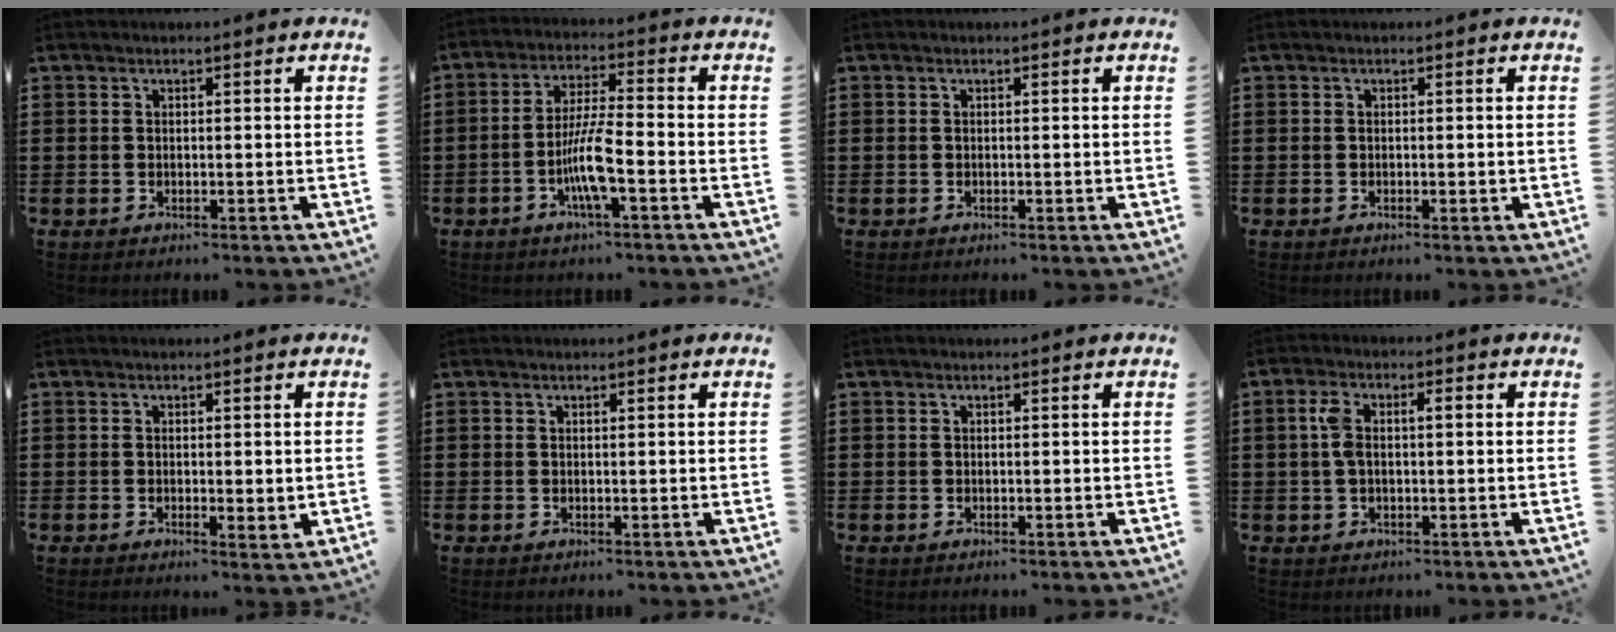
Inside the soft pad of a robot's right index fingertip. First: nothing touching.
{"total": 7.2, "force": [-2.6, 1.0, 6.6], "torque": [-0.138, -0.010, -0.054]}
{"total": 0.0}
{"total": 0.5, "force": [-0.1, 0.1, 0.5], "torque": [-0.010, -0.003, -0.001]}
{"total": 1.1, "force": [0.1, 0.4, 1.0], "torque": [-0.019, 0.002, 0.001]}
{"total": 0.0}
{"total": 0.0}
{"total": 4.1, "force": [0.3, 1.7, 3.8], "torque": [-0.088, 0.003, -0.002]}